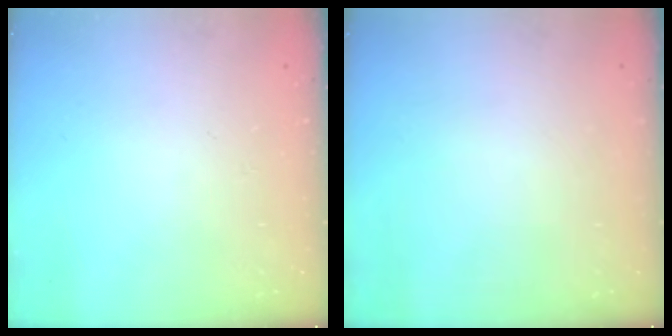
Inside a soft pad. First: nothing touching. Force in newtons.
{"total": 0.0}